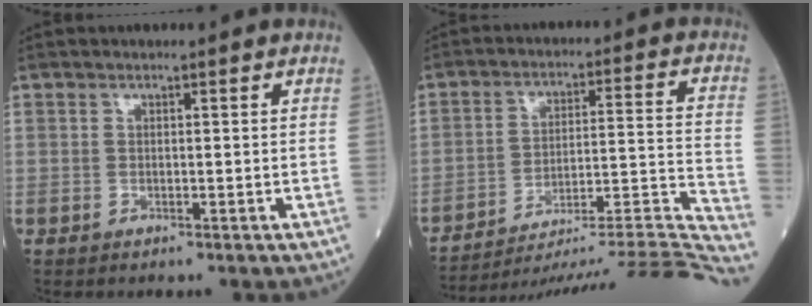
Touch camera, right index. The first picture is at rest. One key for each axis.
{"total": 29.1, "fx": -27.2, "fy": -3.0, "fz": 9.9, "tx": -0.062, "ty": -0.021, "tz": -0.369}